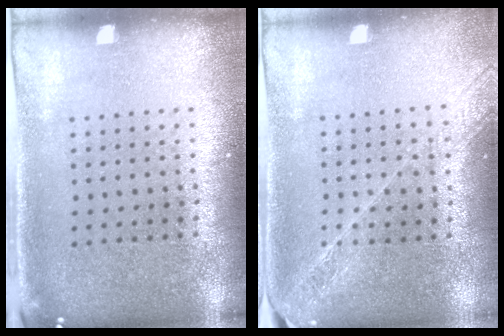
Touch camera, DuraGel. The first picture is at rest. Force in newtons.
{"total": 1.6, "press": 1.5, "slide": 0.6}